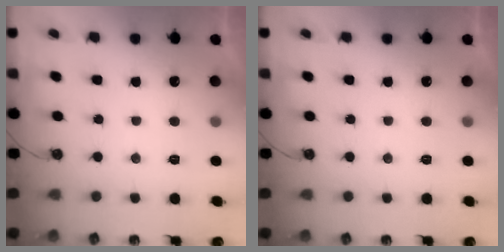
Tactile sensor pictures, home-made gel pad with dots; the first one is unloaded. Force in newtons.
{"total": 0.0}